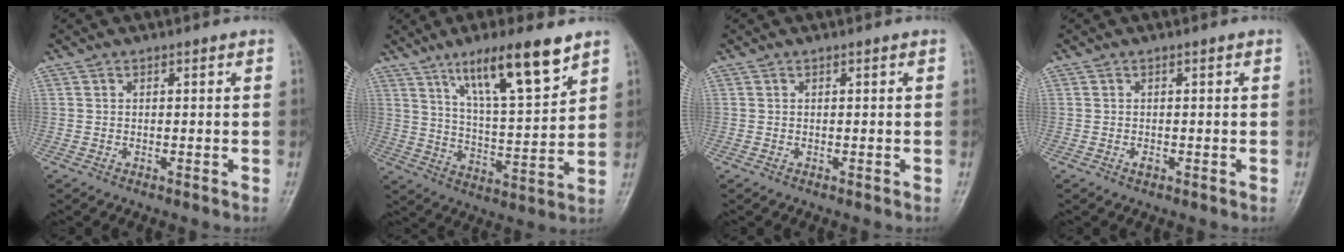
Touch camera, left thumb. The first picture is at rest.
{"total": 14.3, "force": [9.1, 2.8, 10.7], "torque": [-0.168, -0.046, 0.162]}
{"total": 0.0}
{"total": 0.9, "force": [-0.3, 0.5, 0.7], "torque": [-0.010, 0.000, -0.005]}